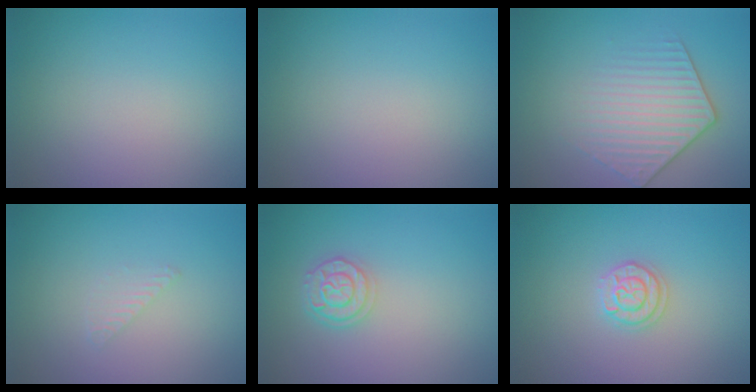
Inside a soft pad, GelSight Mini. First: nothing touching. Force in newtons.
{"total": 0.0}
{"total": 3.9, "press": 3.4, "slide": 1.8}
{"total": 0.8, "press": 0.8, "slide": 0.0}
{"total": 2.3, "press": 1.9, "slide": 1.3}
{"total": 1.9, "press": 1.8, "slide": 0.3}